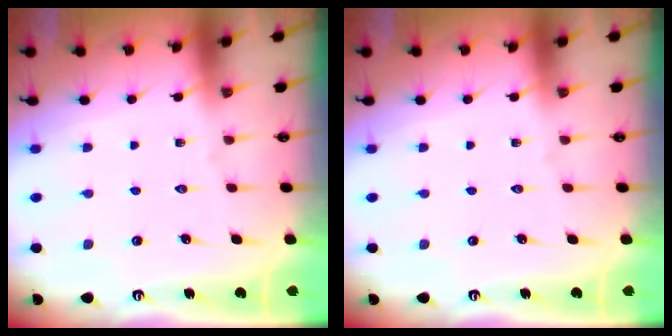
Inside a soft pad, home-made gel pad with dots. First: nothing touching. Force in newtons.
{"total": 0.0}